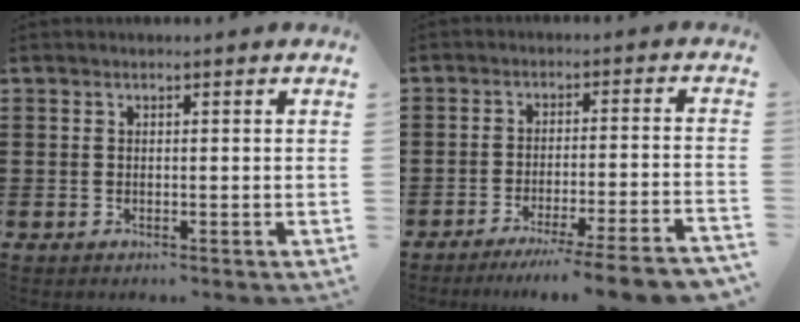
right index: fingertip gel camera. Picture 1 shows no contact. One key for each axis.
{"total": 5.9, "fx": -4.8, "fy": -0.6, "fz": 3.3, "tx": -0.050, "ty": -0.015, "tz": -0.091}